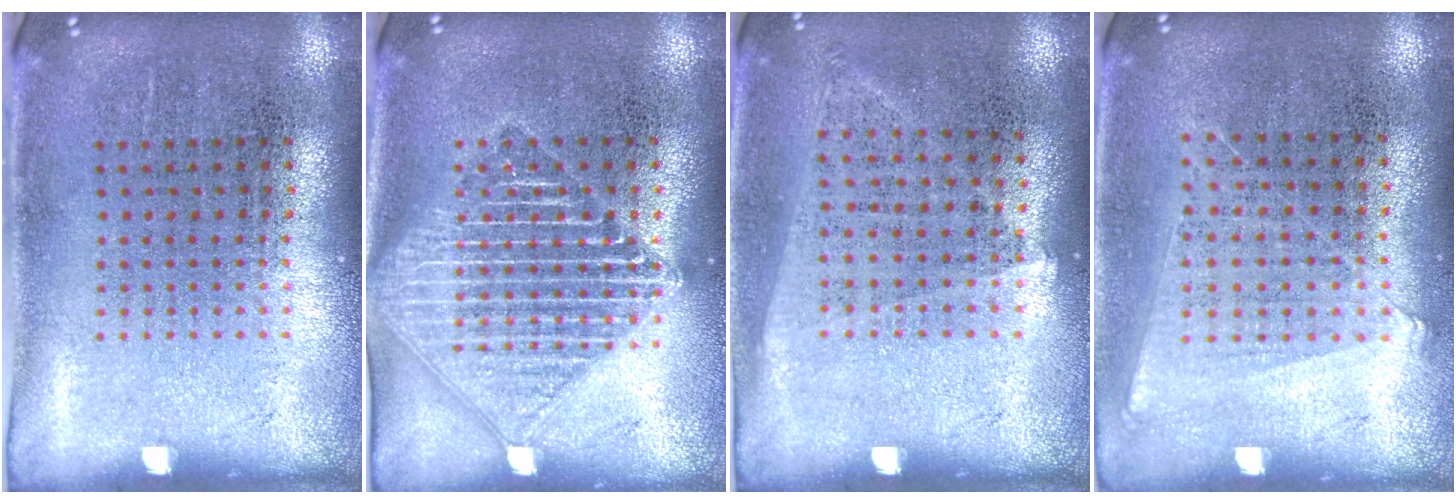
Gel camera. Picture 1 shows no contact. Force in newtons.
{"total": 3.1, "press": 3.1, "slide": 0.3}
{"total": 1.0, "press": 0.9, "slide": 0.4}
{"total": 1.0, "press": 0.9, "slide": 0.4}